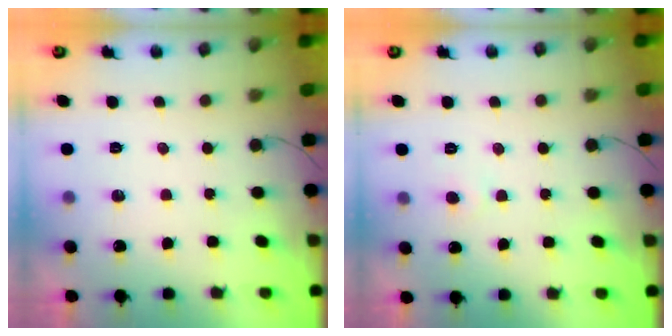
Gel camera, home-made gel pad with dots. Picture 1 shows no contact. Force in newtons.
{"total": 3.0, "press": 3.0, "slide": 0.3}